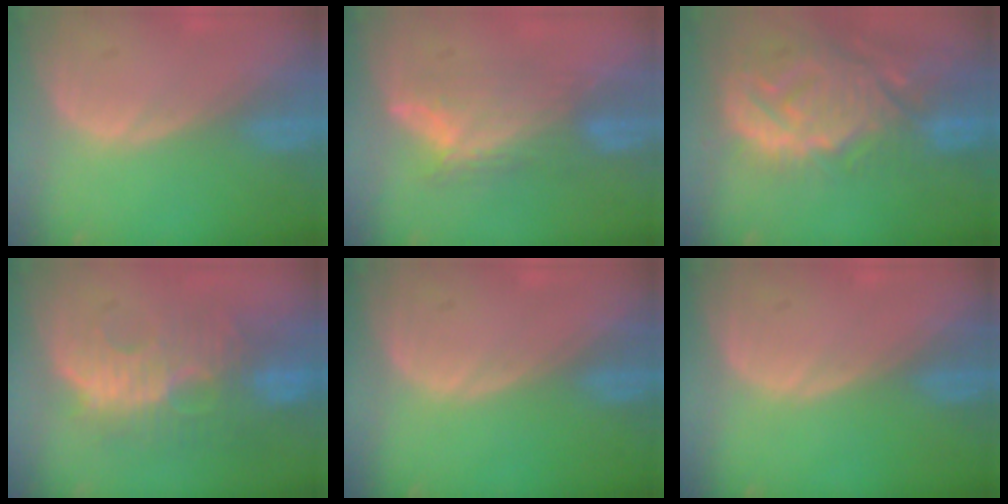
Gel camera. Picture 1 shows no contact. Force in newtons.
{"total": 7.0, "press": 6.7, "slide": 1.9}
{"total": 14.3, "press": 12.3, "slide": 7.3}
{"total": 10.8, "press": 9.9, "slide": 4.2}
{"total": 0.0}
{"total": 0.0}